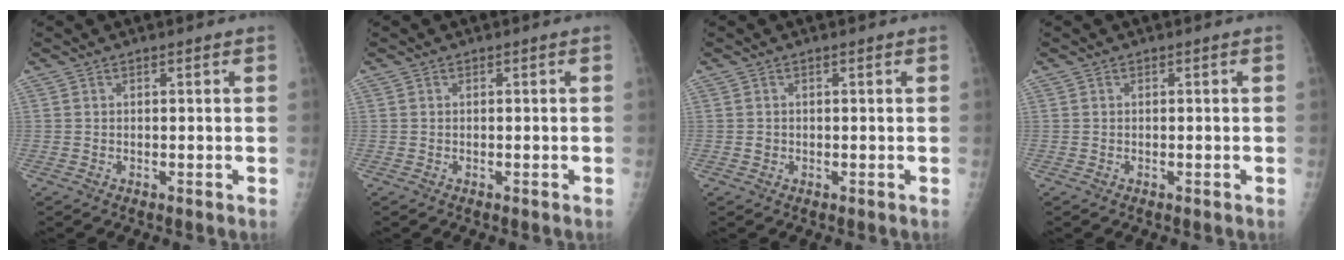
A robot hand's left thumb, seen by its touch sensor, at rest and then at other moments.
{"total": 0.0}
{"total": 0.9, "force": [0.3, 0.7, 0.5], "torque": [0.001, 0.000, 0.005]}
{"total": 0.0}